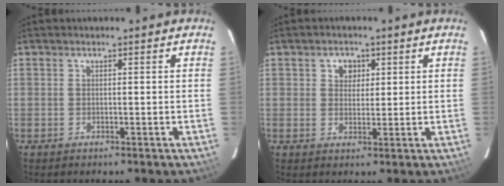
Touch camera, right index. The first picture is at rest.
{"total": 3.5, "force": [1.3, 3.0, 1.3], "torque": [-0.014, 0.008, 0.024]}